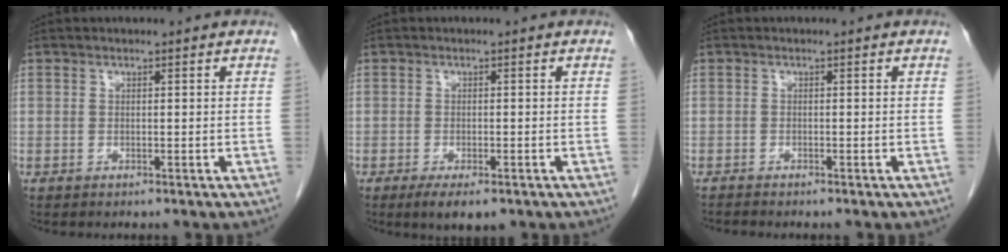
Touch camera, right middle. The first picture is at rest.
{"total": 4.4, "force": [-2.8, 1.4, 3.1], "torque": [-0.049, -0.008, -0.038]}
{"total": 1.1, "force": [-1.1, 0.0, 0.3], "torque": [-0.007, -0.002, -0.018]}